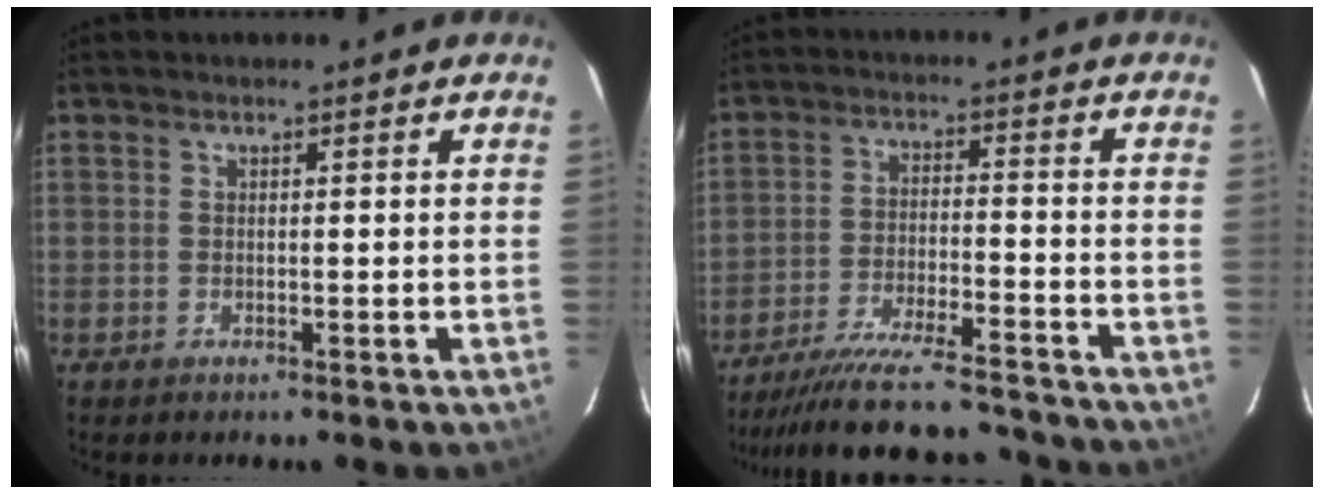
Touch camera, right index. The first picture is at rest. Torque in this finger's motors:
{"motor_torque": [1.30, -0.84, 0.49, 0.07]}